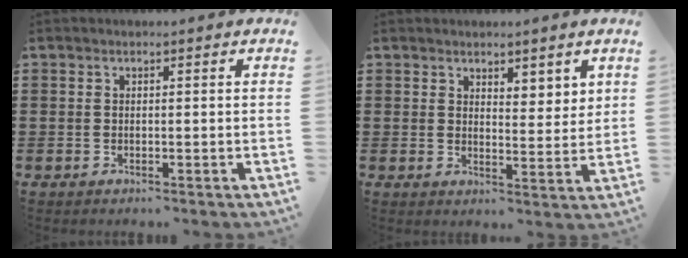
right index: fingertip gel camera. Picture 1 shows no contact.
{"total": 3.1, "force": [2.8, 1.4, 0.3], "torque": [-0.007, -0.002, 0.051]}